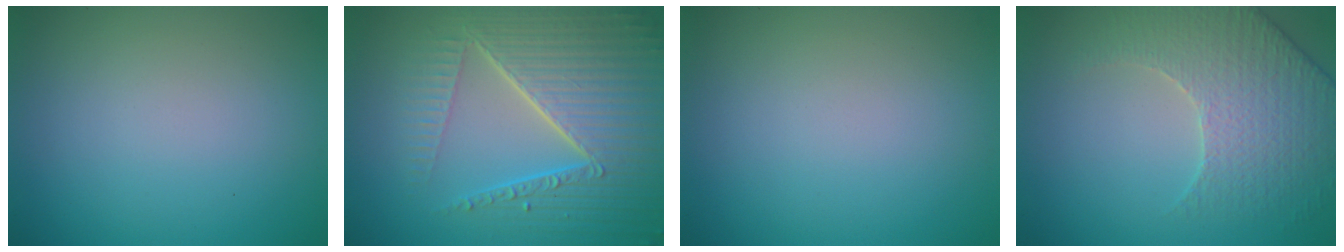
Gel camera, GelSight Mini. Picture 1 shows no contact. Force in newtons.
{"total": 8.4, "press": 6.1, "slide": 5.8}
{"total": 0.0}
{"total": 3.9, "press": 3.7, "slide": 0.9}